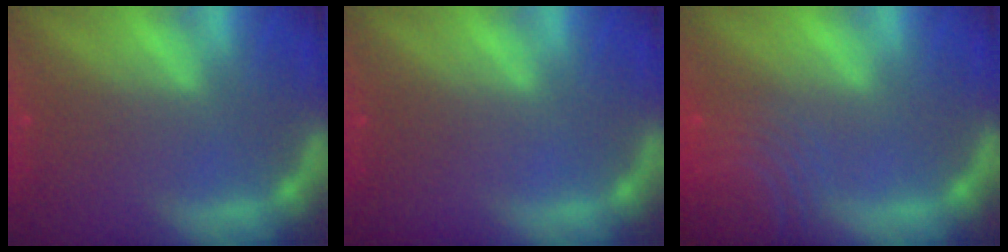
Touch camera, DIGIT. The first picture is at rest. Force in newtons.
{"total": 0.0}
{"total": 10.1}